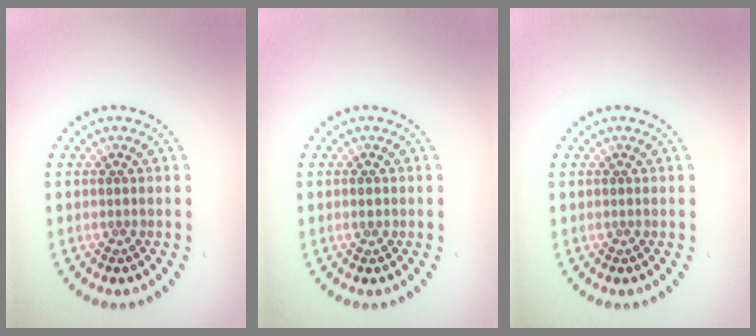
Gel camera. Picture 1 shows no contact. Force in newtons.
{"total": 1.1, "press": 1.1, "slide": 0.0}
{"total": 0.0}